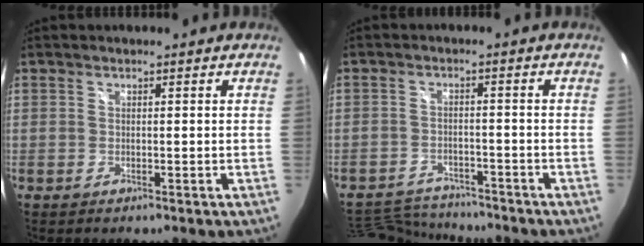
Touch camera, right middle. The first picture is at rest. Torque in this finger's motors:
{"motor_torque": [-0.81, -0.60, -0.21, -0.05]}